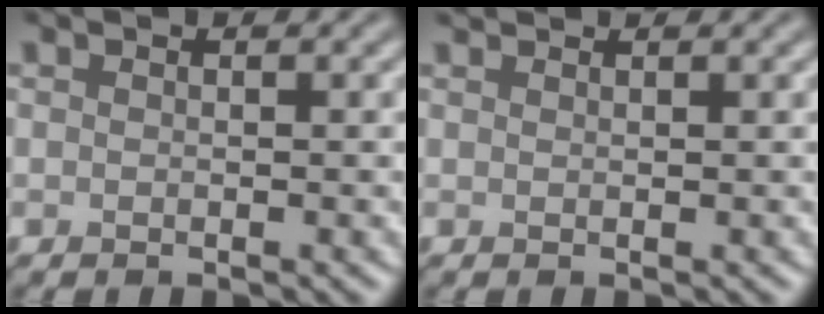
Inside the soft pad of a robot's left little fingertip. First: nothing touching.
{"total": 1.3, "force": [1.3, 0.1, 0.3], "torque": [-0.010, -0.001, 0.016]}